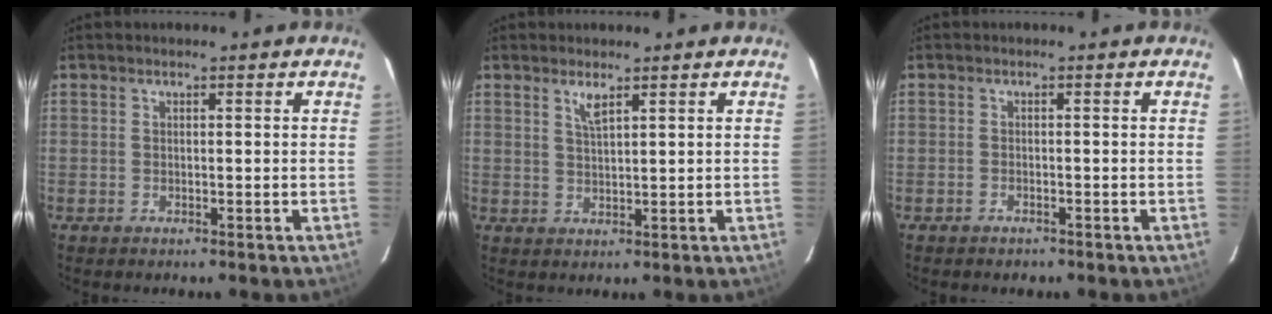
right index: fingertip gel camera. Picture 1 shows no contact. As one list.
[{"total": 2.4, "force": [1.6, 0.4, 1.8], "torque": [-0.035, 0.000, 0.031]}, {"total": 1.3, "force": [-1.1, 0.7, 0.2], "torque": [-0.006, 0.003, -0.015]}]